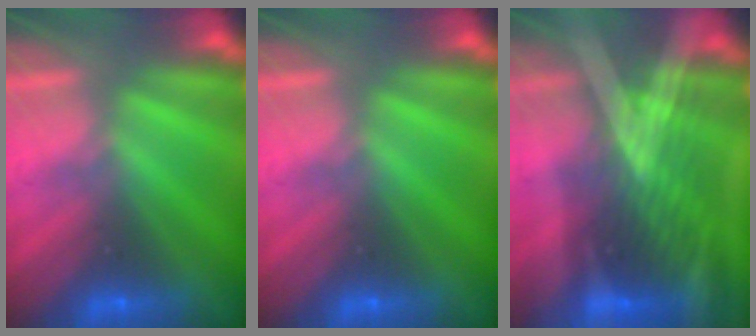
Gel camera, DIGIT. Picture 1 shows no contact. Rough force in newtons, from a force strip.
{"total": 0.0}
{"total": 2.9}